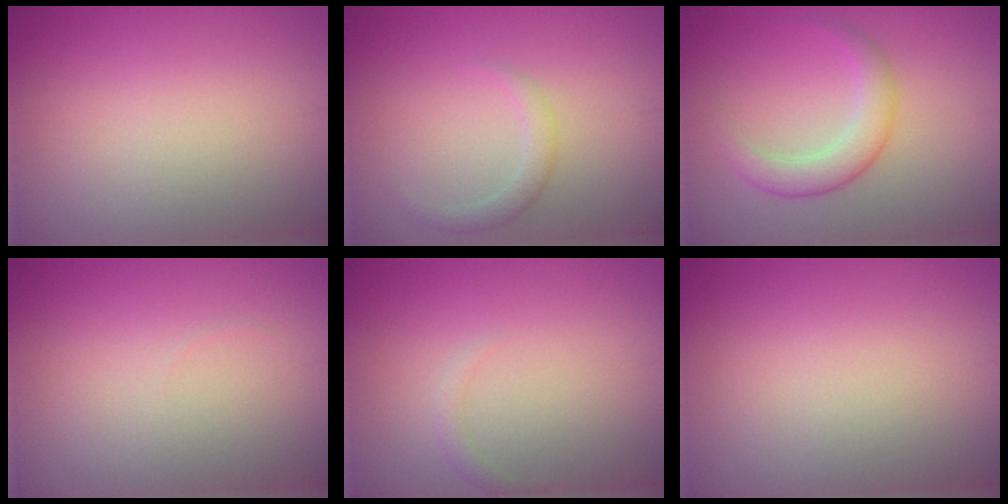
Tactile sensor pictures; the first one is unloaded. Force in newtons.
{"total": 1.5, "press": 1.5, "slide": 0.0}
{"total": 3.2, "press": 3.2, "slide": 0.1}
{"total": 0.0}
{"total": 0.8, "press": 0.8, "slide": 0.1}
{"total": 0.0}